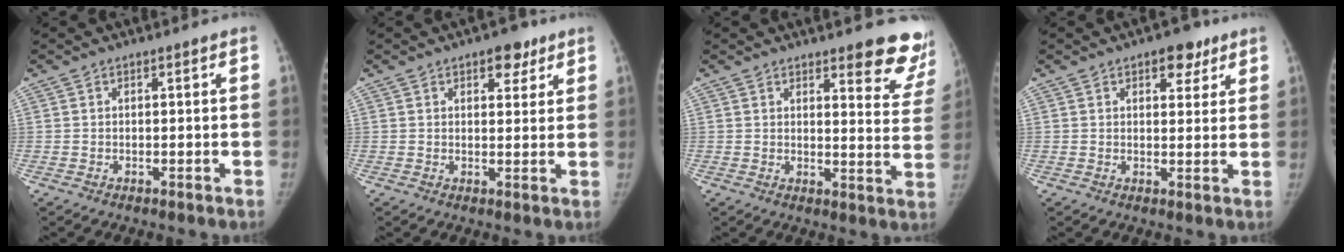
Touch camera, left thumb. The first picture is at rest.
{"total": 4.8, "force": [2.8, 2.6, 2.9], "torque": [-0.010, -0.011, 0.036]}
{"total": 11.3, "force": [9.1, 3.1, 5.9], "torque": [-0.026, -0.063, 0.089]}
{"total": 5.4, "force": [3.2, 3.0, 3.3], "torque": [-0.012, -0.011, 0.040]}